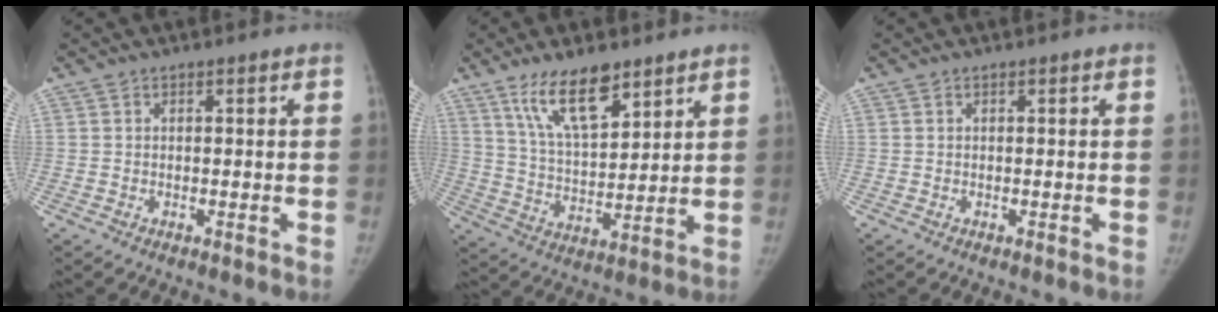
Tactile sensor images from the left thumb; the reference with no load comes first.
{"total": 12.2, "force": [8.0, 4.7, 7.9], "torque": [-0.117, -0.047, 0.153]}
{"total": 0.0}